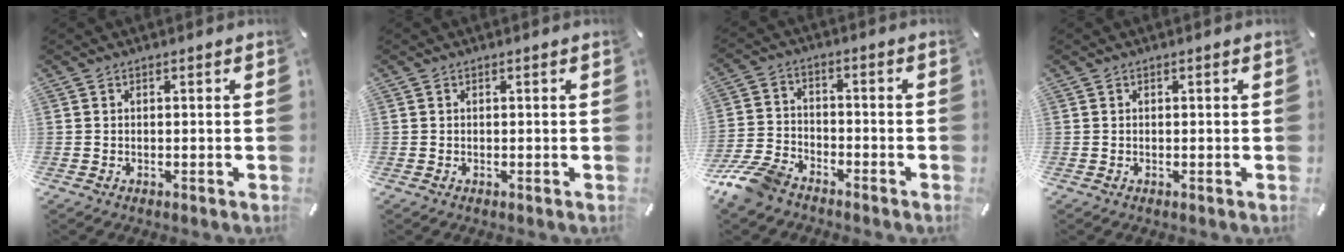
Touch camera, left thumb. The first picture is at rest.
{"total": 0.0}
{"total": 9.5, "force": [-7.5, 4.3, 3.8], "torque": [-0.084, 0.035, -0.146]}
{"total": 0.0}